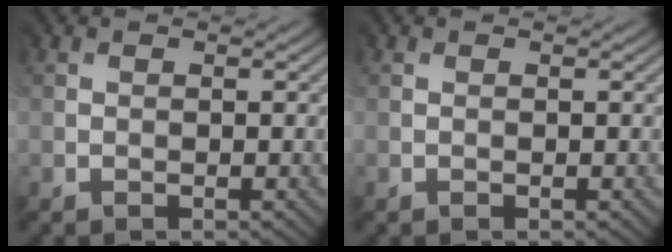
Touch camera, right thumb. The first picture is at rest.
{"total": 0.0}